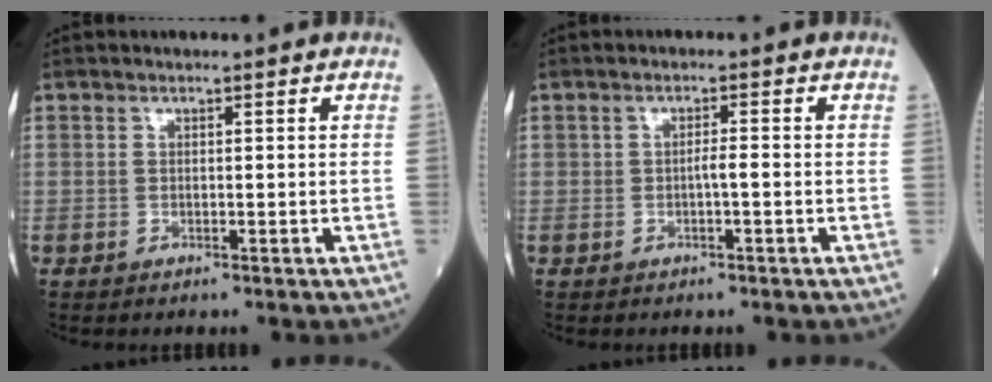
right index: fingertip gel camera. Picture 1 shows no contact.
{"total": 1.2, "force": [-0.4, 0.1, 1.2], "torque": [-0.020, 0.002, -0.006]}